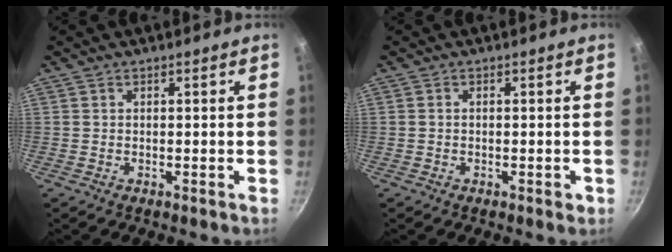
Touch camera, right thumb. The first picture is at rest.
{"total": 1.4, "force": [-0.5, 0.8, 1.1], "torque": [-0.014, 0.006, -0.008]}